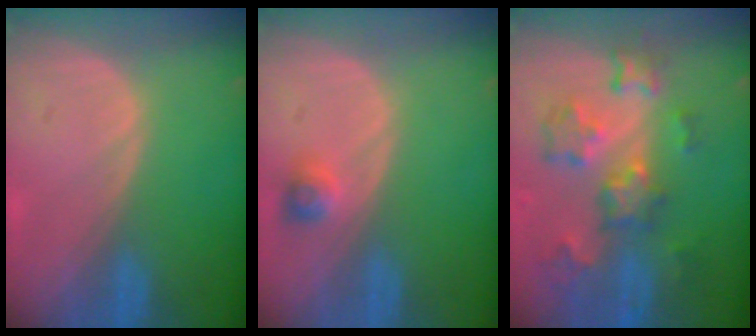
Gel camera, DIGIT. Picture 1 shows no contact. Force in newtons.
{"total": 2.3, "press": 2.2, "slide": 0.3}
{"total": 9.2, "press": 8.1, "slide": 4.4}